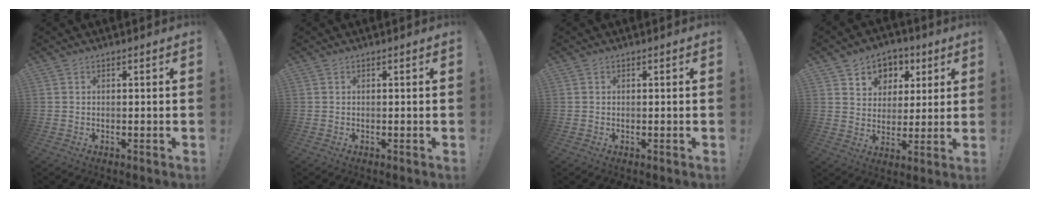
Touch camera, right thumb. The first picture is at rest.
{"total": 0.0}
{"total": 0.0}
{"total": 7.9, "force": [3.5, 6.9, 1.6], "torque": [-0.013, -0.030, 0.069]}